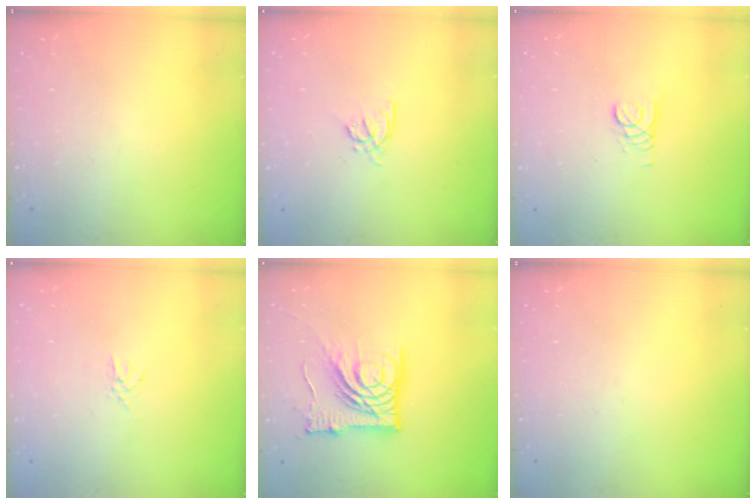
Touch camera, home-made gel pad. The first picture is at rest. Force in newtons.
{"total": 3.9, "press": 3.9, "slide": 0.7}
{"total": 2.1, "press": 2.1, "slide": 0.1}
{"total": 2.5, "press": 2.4, "slide": 0.4}
{"total": 15.9, "press": 15.9, "slide": 1.7}
{"total": 0.0}